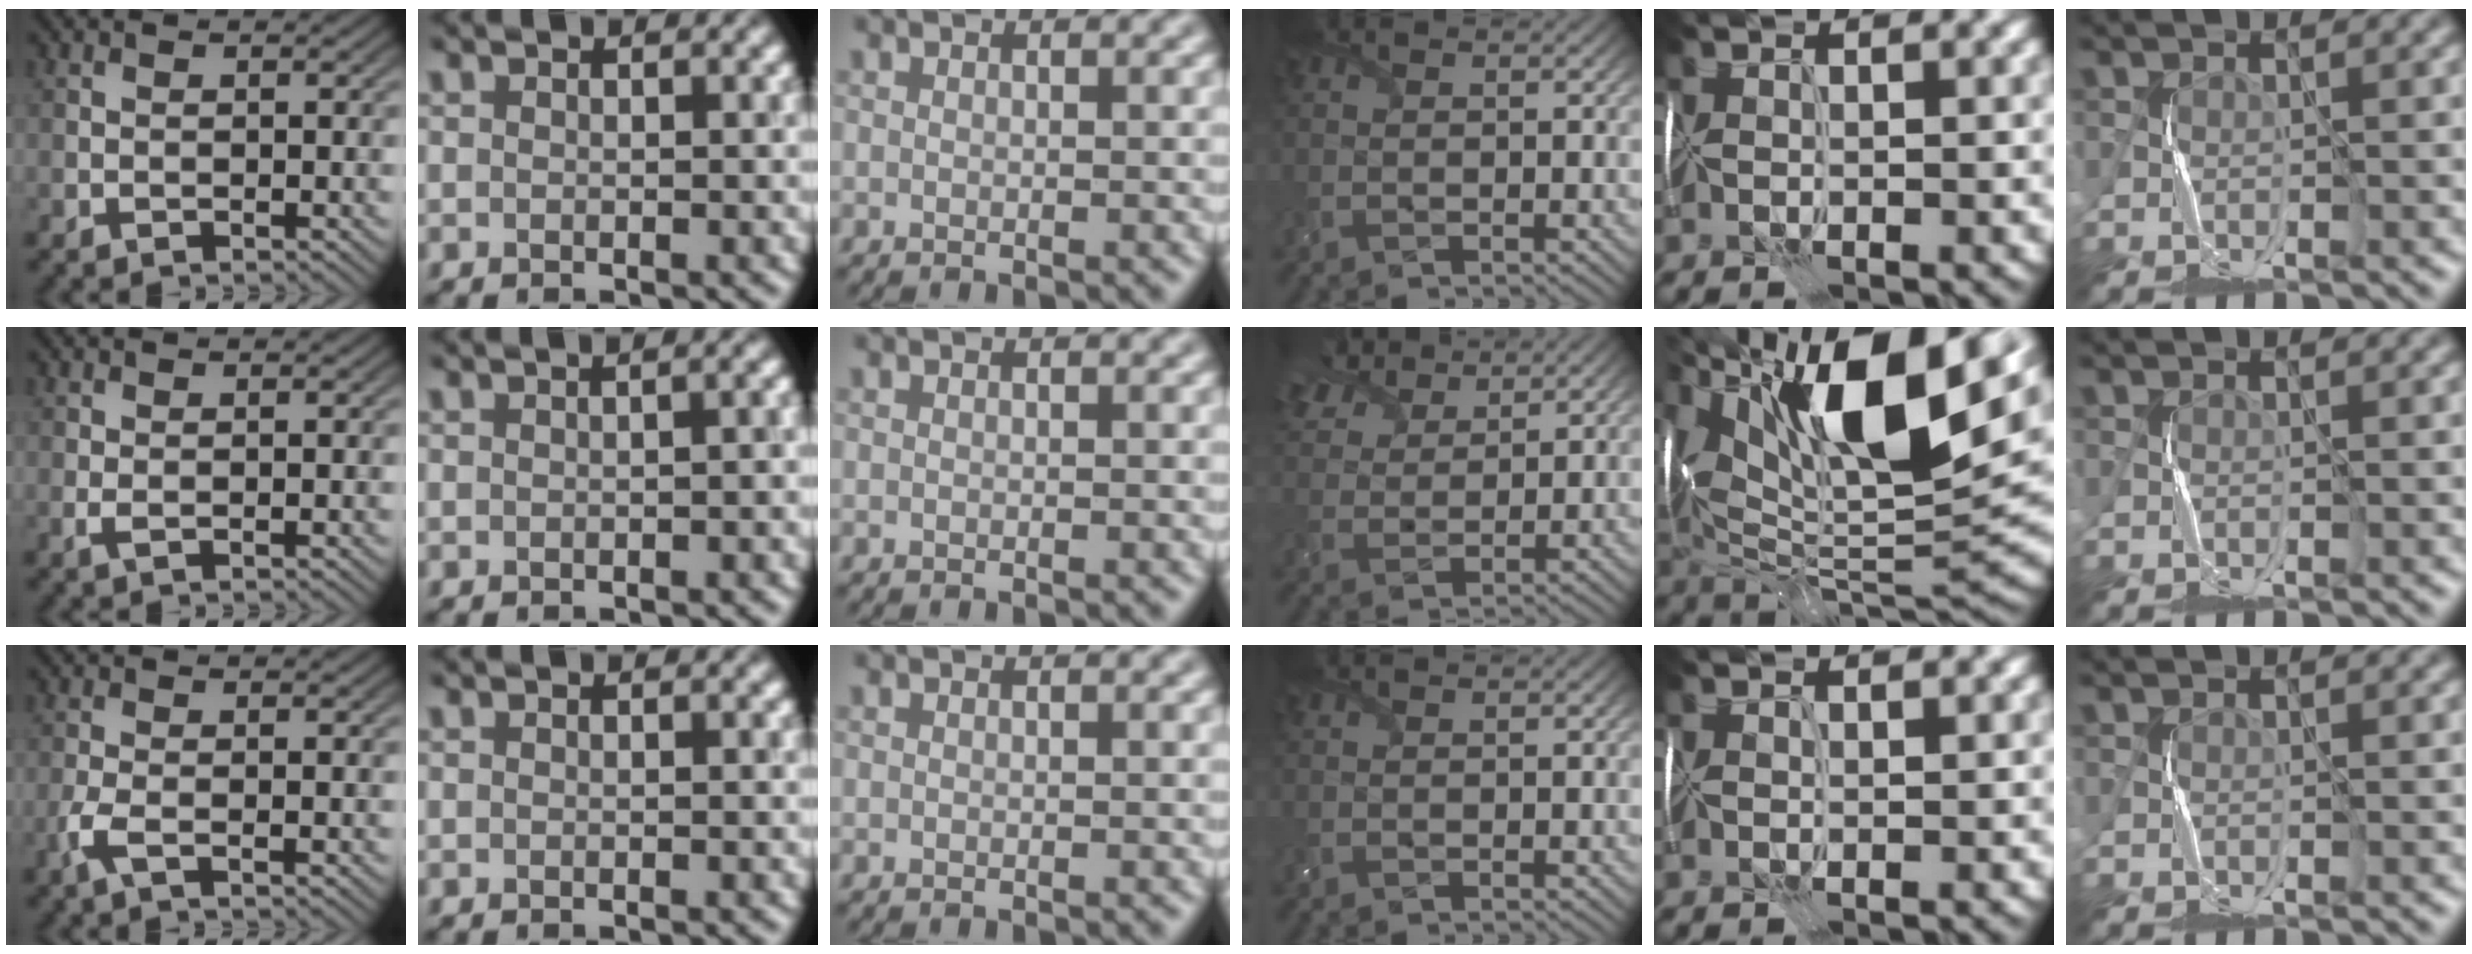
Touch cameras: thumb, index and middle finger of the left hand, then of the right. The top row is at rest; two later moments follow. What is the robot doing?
{"motion": "fold", "object": "tissue"}